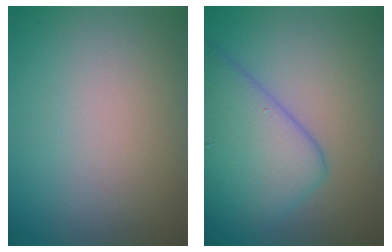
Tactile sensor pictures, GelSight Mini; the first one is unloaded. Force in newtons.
{"total": 7.4, "press": 7.4, "slide": 0.2}